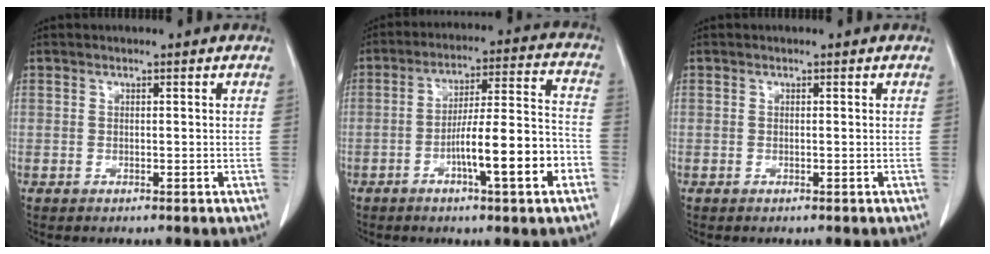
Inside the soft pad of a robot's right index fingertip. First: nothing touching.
{"total": 13.5, "force": [-5.1, 1.0, 12.5], "torque": [-0.193, 0.012, -0.077]}
{"total": 0.0}